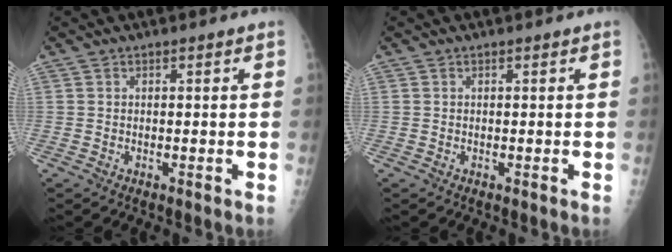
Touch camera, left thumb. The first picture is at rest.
{"total": 0.0}